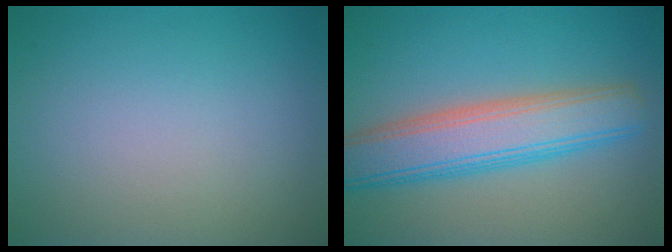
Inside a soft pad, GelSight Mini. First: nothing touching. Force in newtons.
{"total": 6.9, "press": 6.9, "slide": 0.2}